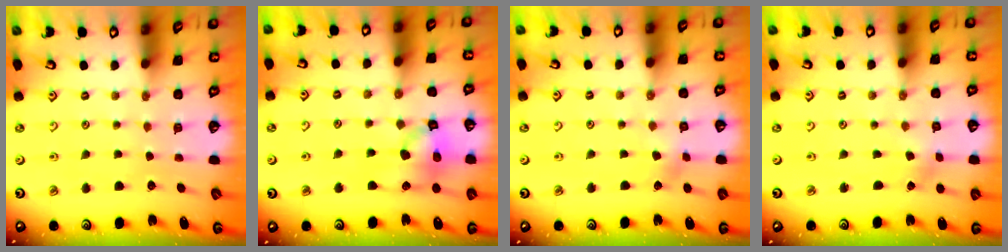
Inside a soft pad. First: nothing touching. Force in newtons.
{"total": 15.4, "press": 15.2, "slide": 2.1}
{"total": 2.5, "press": 2.4, "slide": 0.6}
{"total": 0.0}